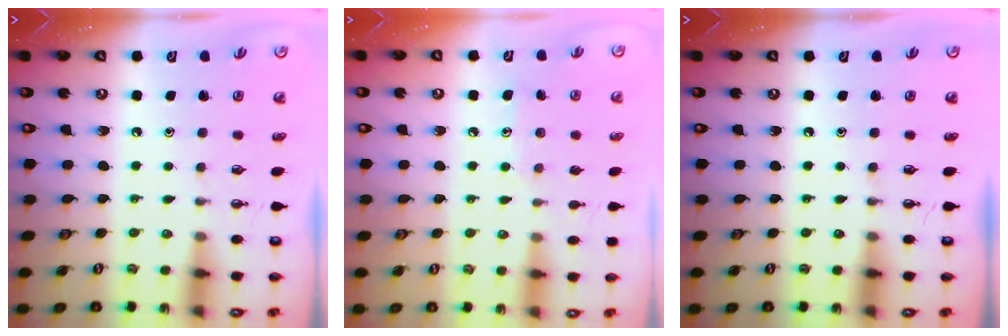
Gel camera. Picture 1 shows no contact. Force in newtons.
{"total": 7.5, "press": 7.5, "slide": 0.1}
{"total": 0.0}